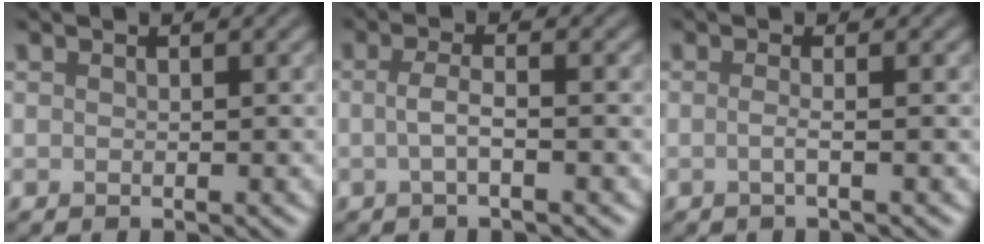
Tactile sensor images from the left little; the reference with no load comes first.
{"total": 1.8, "force": [-0.8, 0.4, 1.6], "torque": [-0.032, 0.000, -0.017]}
{"total": 1.6, "force": [-0.7, 0.6, 1.3], "torque": [-0.017, -0.005, -0.021]}